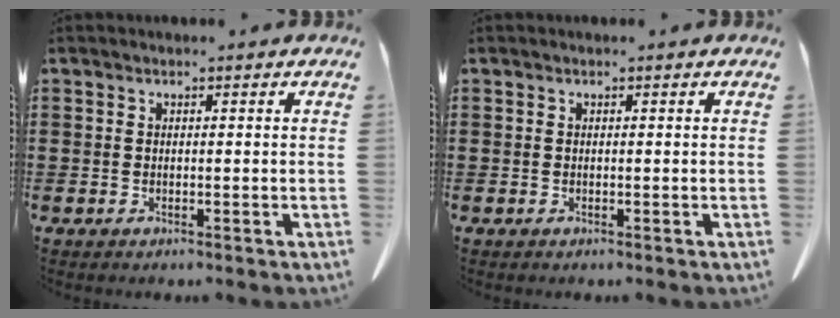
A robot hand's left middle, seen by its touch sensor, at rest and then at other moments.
{"total": 0.0}